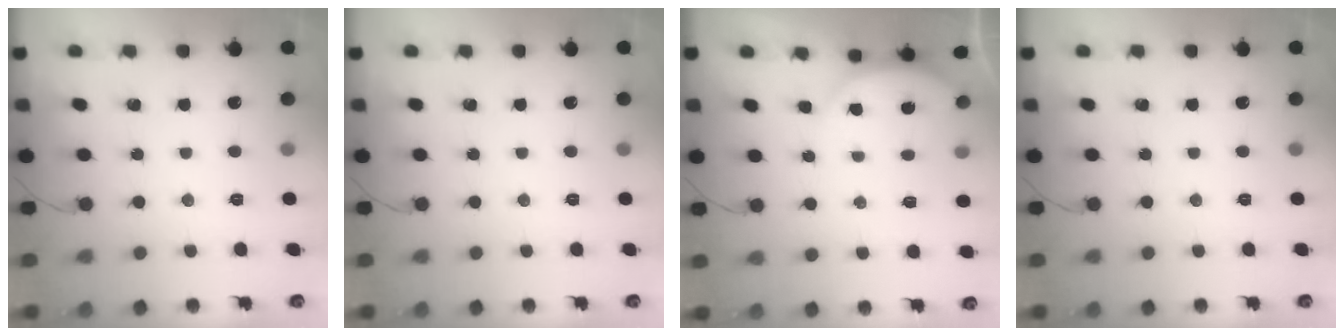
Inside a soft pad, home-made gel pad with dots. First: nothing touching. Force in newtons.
{"total": 0.0}
{"total": 3.6, "press": 3.1, "slide": 1.8}
{"total": 0.0}